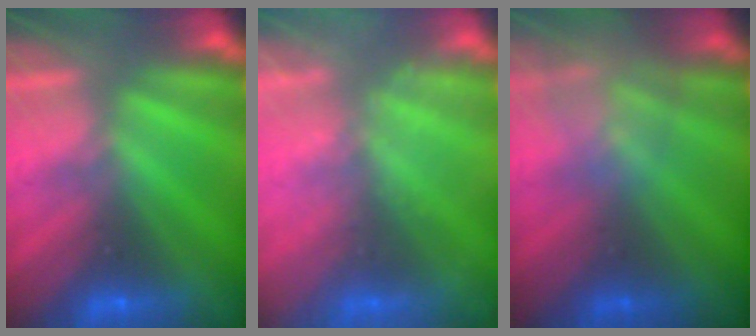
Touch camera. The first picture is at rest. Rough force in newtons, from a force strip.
{"total": 2.5}
{"total": 4.6}